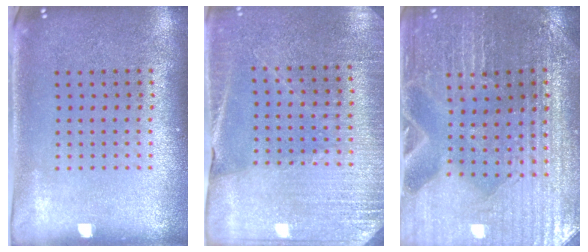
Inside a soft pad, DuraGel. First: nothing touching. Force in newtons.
{"total": 2.8, "press": 2.8, "slide": 0.2}
{"total": 2.5, "press": 2.4, "slide": 0.4}